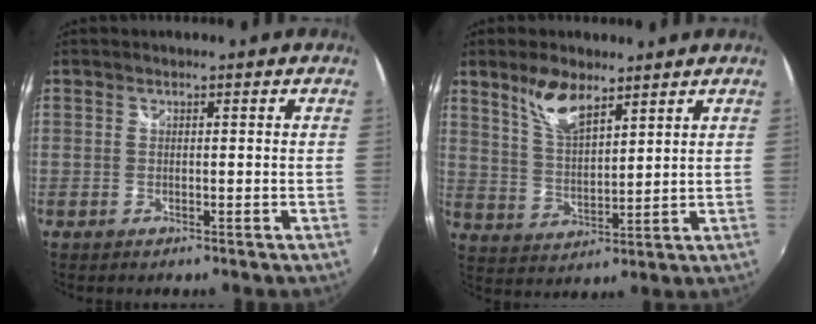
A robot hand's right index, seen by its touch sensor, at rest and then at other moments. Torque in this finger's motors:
{"motor_torque": [0.52, 0.33, 0.37, 0.08]}